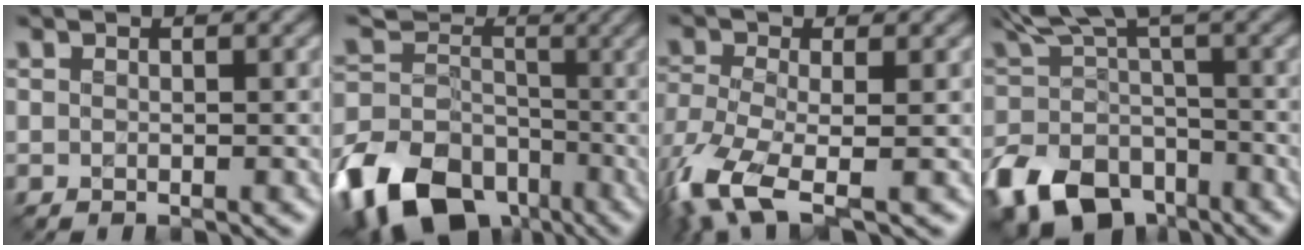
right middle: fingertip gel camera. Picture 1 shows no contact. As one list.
[{"total": 15.1, "force": [-7.1, 10.8, 7.8], "torque": [-0.181, -0.019, -0.121]}, {"total": 7.6, "force": [-4.0, 2.8, 5.9], "torque": [-0.139, -0.022, -0.084]}, {"total": 9.1, "force": [-4.8, 5.4, 5.4], "torque": [-0.093, -0.011, -0.093]}]